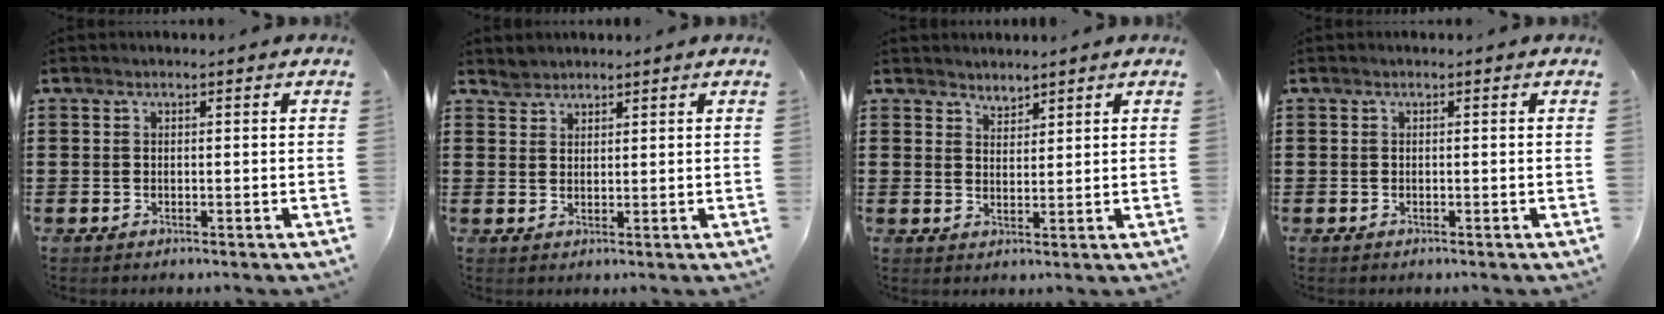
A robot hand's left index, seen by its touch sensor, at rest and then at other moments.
{"total": 1.9, "force": [1.7, 0.6, -0.3], "torque": [0.001, 0.001, 0.036]}
{"total": 2.2, "force": [2.1, 0.5, -0.3], "torque": [0.001, -0.003, 0.041]}
{"total": 0.0}